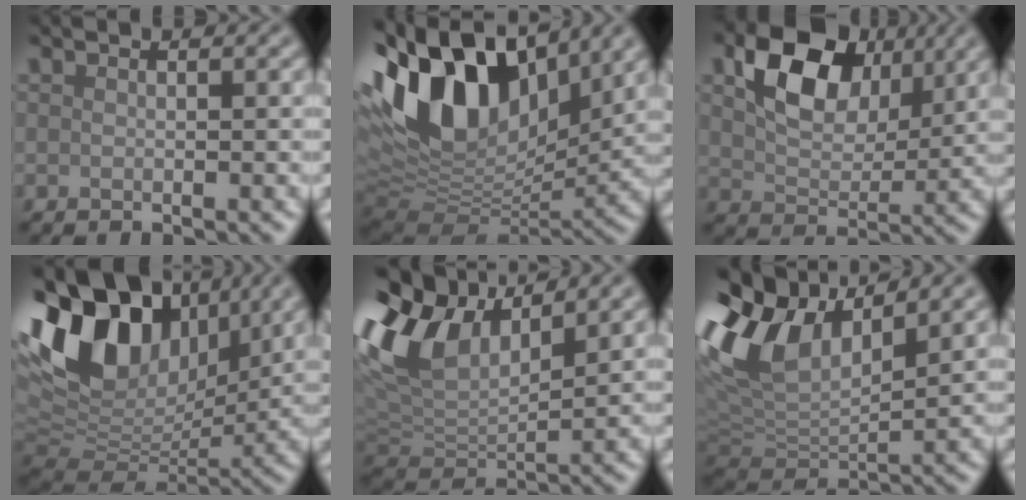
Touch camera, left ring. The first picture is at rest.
{"total": 15.9, "force": [5.6, 9.4, 11.5], "torque": [-0.234, 0.035, 0.096]}
{"total": 8.0, "force": [3.2, 5.1, 5.2], "torque": [-0.100, 0.001, 0.053]}
{"total": 16.0, "force": [6.8, 10.1, 10.4], "torque": [-0.216, 0.032, 0.125]}
{"total": 11.1, "force": [4.6, 6.3, 7.9], "torque": [-0.203, 0.021, 0.087]}
{"total": 10.7, "force": [4.4, 6.0, 7.7], "torque": [-0.182, 0.018, 0.081]}